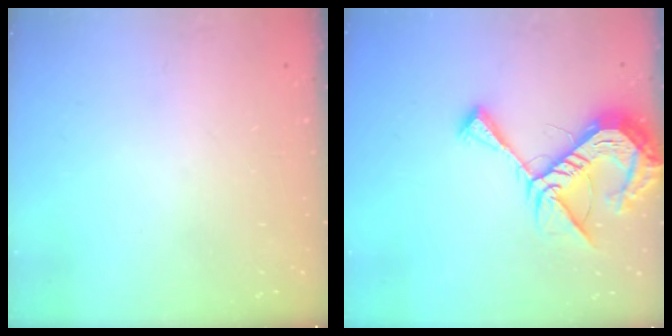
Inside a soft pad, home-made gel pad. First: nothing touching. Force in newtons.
{"total": 14.7, "press": 14.6, "slide": 1.4}